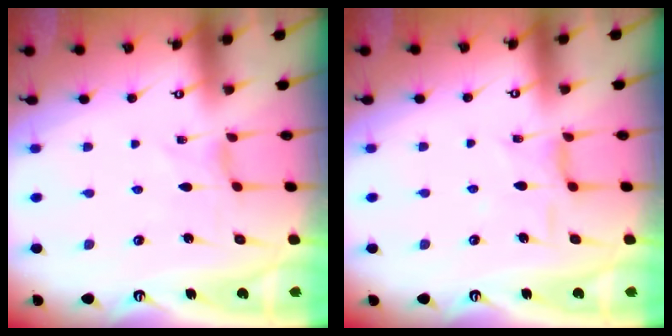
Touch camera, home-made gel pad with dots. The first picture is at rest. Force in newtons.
{"total": 6.7, "press": 6.7, "slide": 0.5}